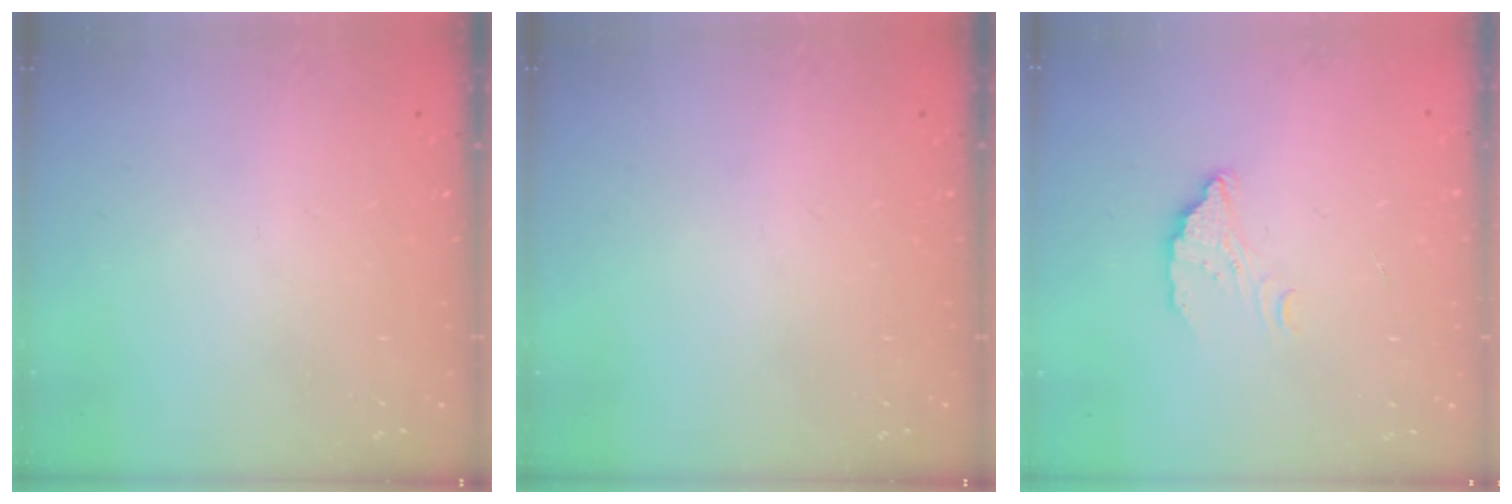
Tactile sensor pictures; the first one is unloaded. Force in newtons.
{"total": 0.0}
{"total": 4.0, "press": 4.0, "slide": 0.1}